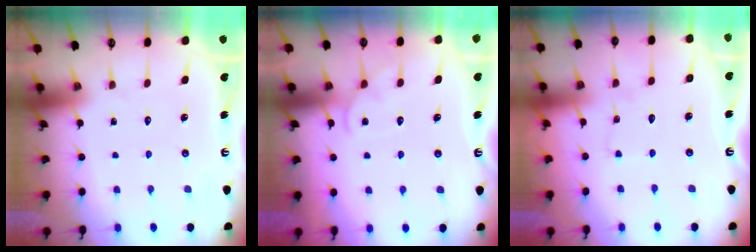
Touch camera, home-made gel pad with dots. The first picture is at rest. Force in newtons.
{"total": 4.9, "press": 4.9, "slide": 0.6}
{"total": 4.5, "press": 4.4, "slide": 0.4}